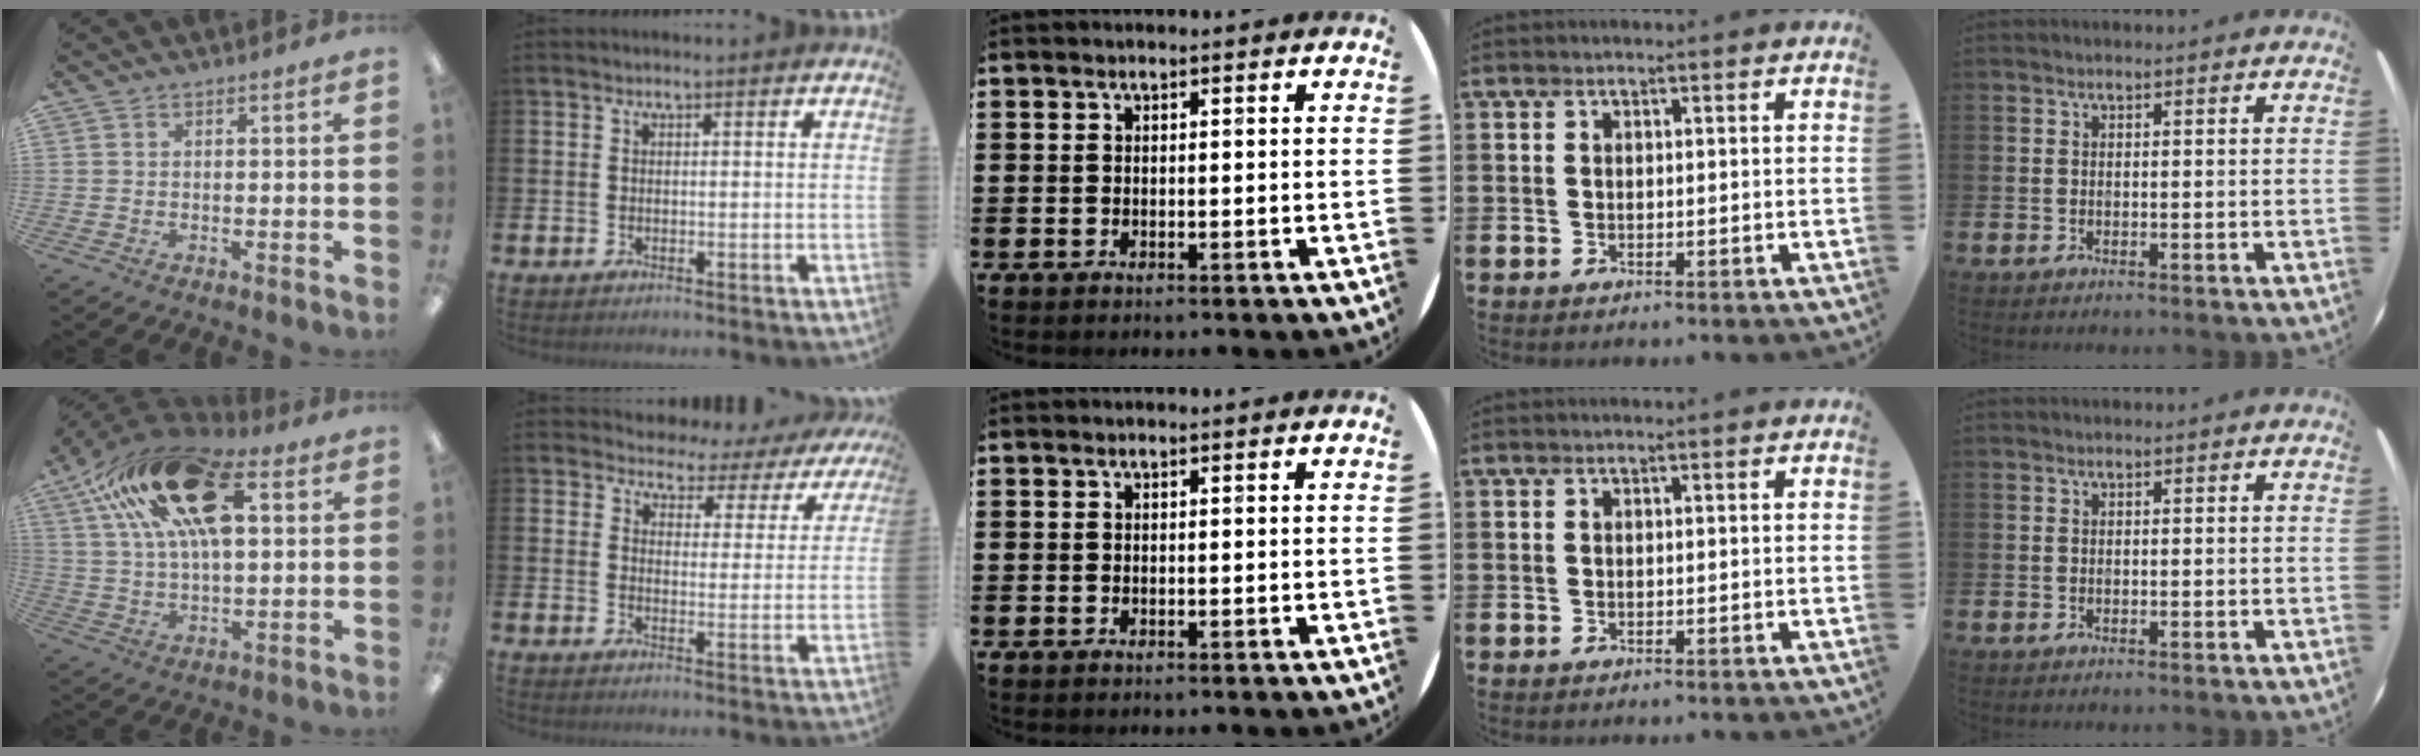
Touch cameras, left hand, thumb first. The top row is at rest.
{"thumb": {"total": 26.3, "force": [11.4, 13.1, 19.7], "torque": [-0.352, -0.025, 0.196]}, "index": {"total": 3.1, "force": [2.7, 1.6, -0.1], "torque": [-0.008, -0.033, 0.036]}}